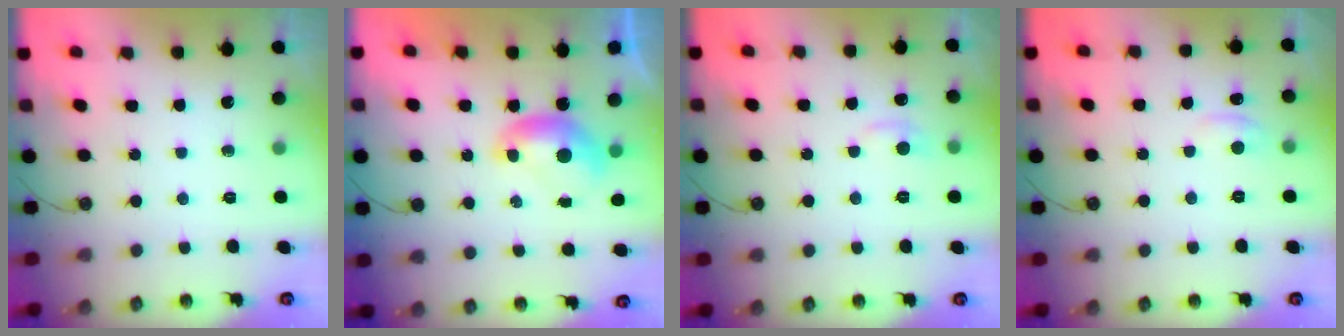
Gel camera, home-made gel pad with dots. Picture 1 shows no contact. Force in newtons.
{"total": 0.0}
{"total": 1.1, "press": 0.7, "slide": 0.8}
{"total": 1.6, "press": 1.5, "slide": 0.5}